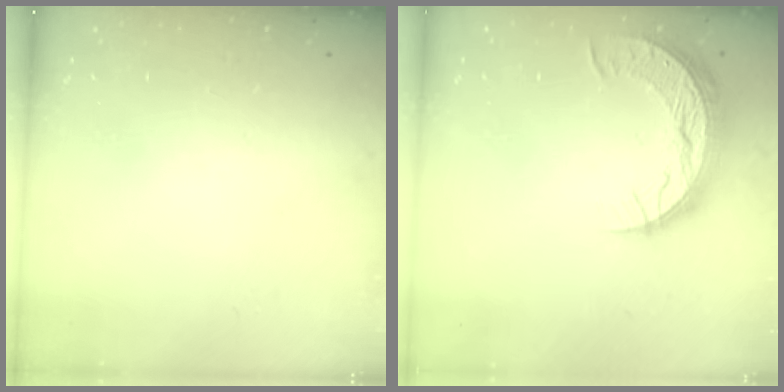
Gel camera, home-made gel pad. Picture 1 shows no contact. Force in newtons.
{"total": 12.2, "press": 12.2, "slide": 0.9}